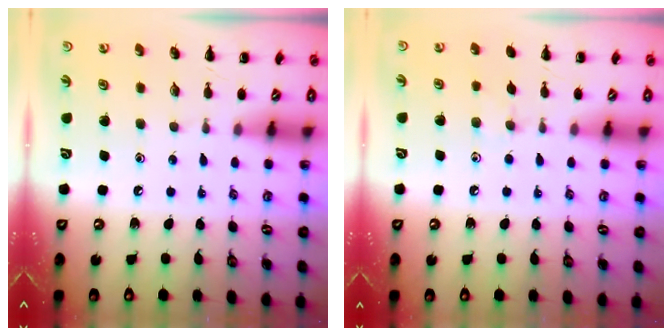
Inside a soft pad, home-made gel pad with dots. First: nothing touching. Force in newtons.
{"total": 3.3, "press": 3.1, "slide": 1.2}